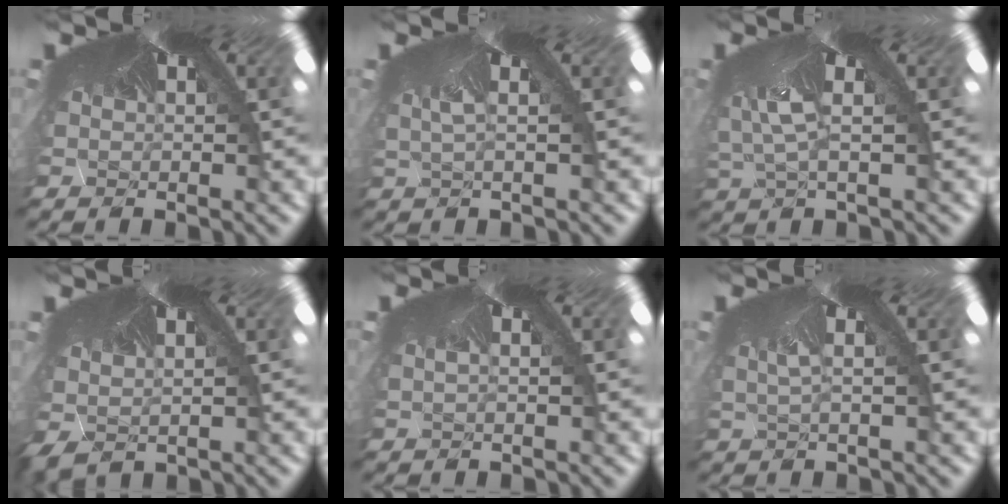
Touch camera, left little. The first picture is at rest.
{"total": 2.4, "force": [-1.7, -1.6, -0.4], "torque": [0.011, -0.023, -0.011]}
{"total": 3.1, "force": [-2.8, -1.2, -0.5], "torque": [-0.020, -0.050, -0.015]}
{"total": 1.7, "force": [-1.7, -0.1, 0.0], "torque": [-0.011, -0.024, -0.005]}
{"total": 0.6, "force": [-0.3, -0.5, 0.1], "torque": [0.007, -0.002, 0.000]}
{"total": 2.3, "force": [-1.6, -1.6, -0.4], "torque": [0.011, -0.021, -0.009]}